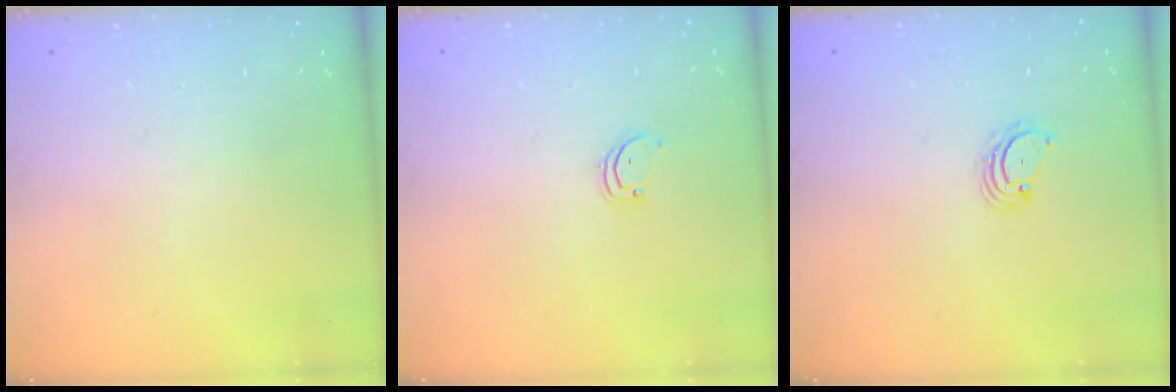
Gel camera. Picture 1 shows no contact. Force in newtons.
{"total": 2.3, "press": 2.3, "slide": 0.1}
{"total": 3.2, "press": 3.1, "slide": 0.4}